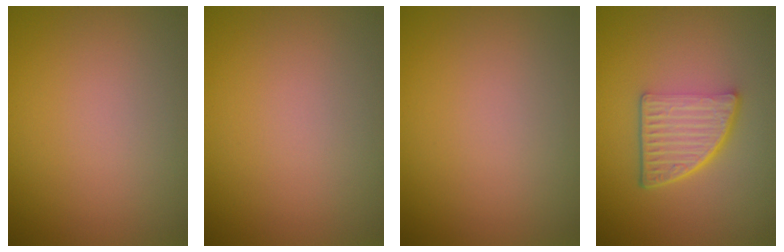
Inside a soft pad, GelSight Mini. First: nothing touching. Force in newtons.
{"total": 0.0}
{"total": 0.0}
{"total": 5.6, "press": 3.8, "slide": 4.1}